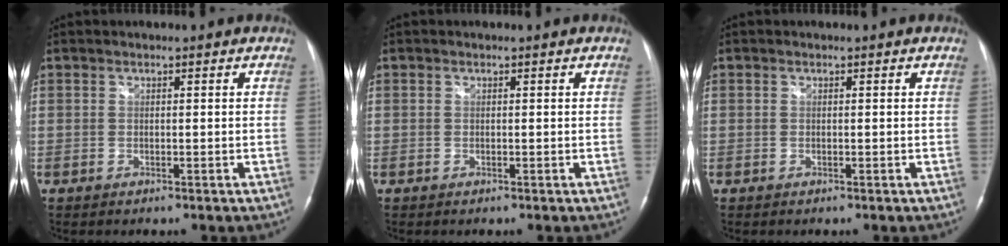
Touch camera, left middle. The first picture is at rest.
{"total": 0.0}
{"total": 0.0}